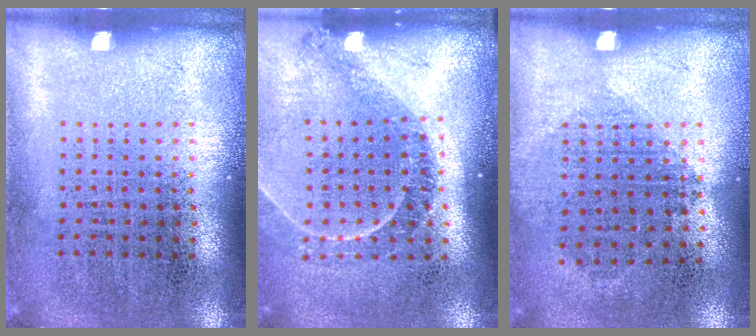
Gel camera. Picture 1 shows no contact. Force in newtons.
{"total": 1.3, "press": 1.2, "slide": 0.2}
{"total": 1.0, "press": 0.9, "slide": 0.4}